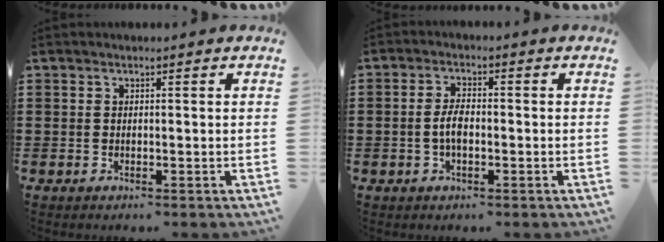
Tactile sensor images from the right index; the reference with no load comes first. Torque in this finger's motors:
{"motor_torque": [1.06, 1.08, 0.11, 0.04]}